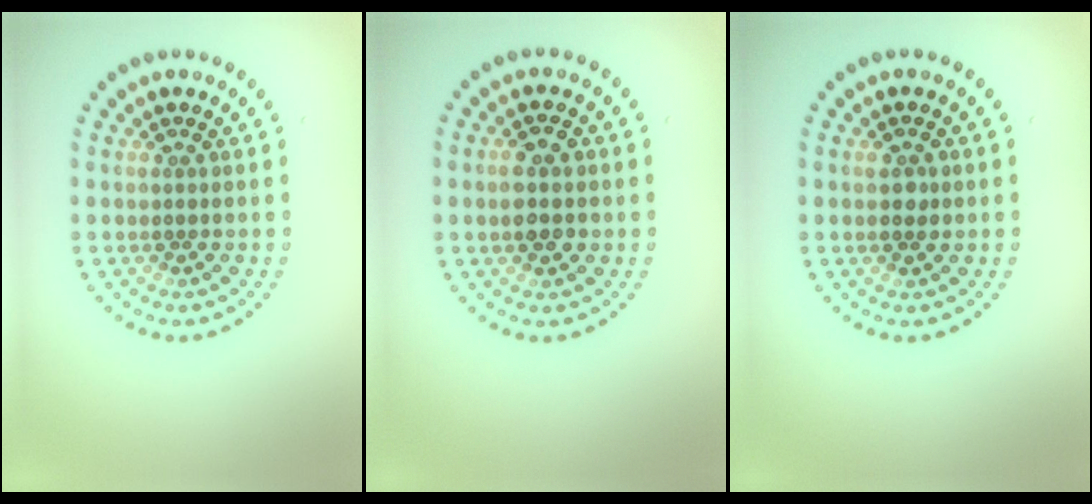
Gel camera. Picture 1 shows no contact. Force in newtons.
{"total": 3.5, "press": 3.5, "slide": 0.1}
{"total": 1.5, "press": 1.5, "slide": 0.1}